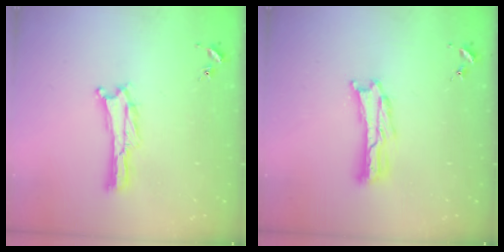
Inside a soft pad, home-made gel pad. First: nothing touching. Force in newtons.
{"total": 2.8, "press": 2.7, "slide": 0.4}